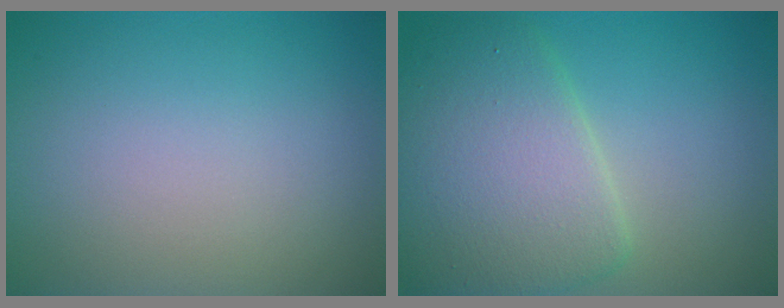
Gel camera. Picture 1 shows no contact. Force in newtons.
{"total": 7.6, "press": 7.6, "slide": 0.3}